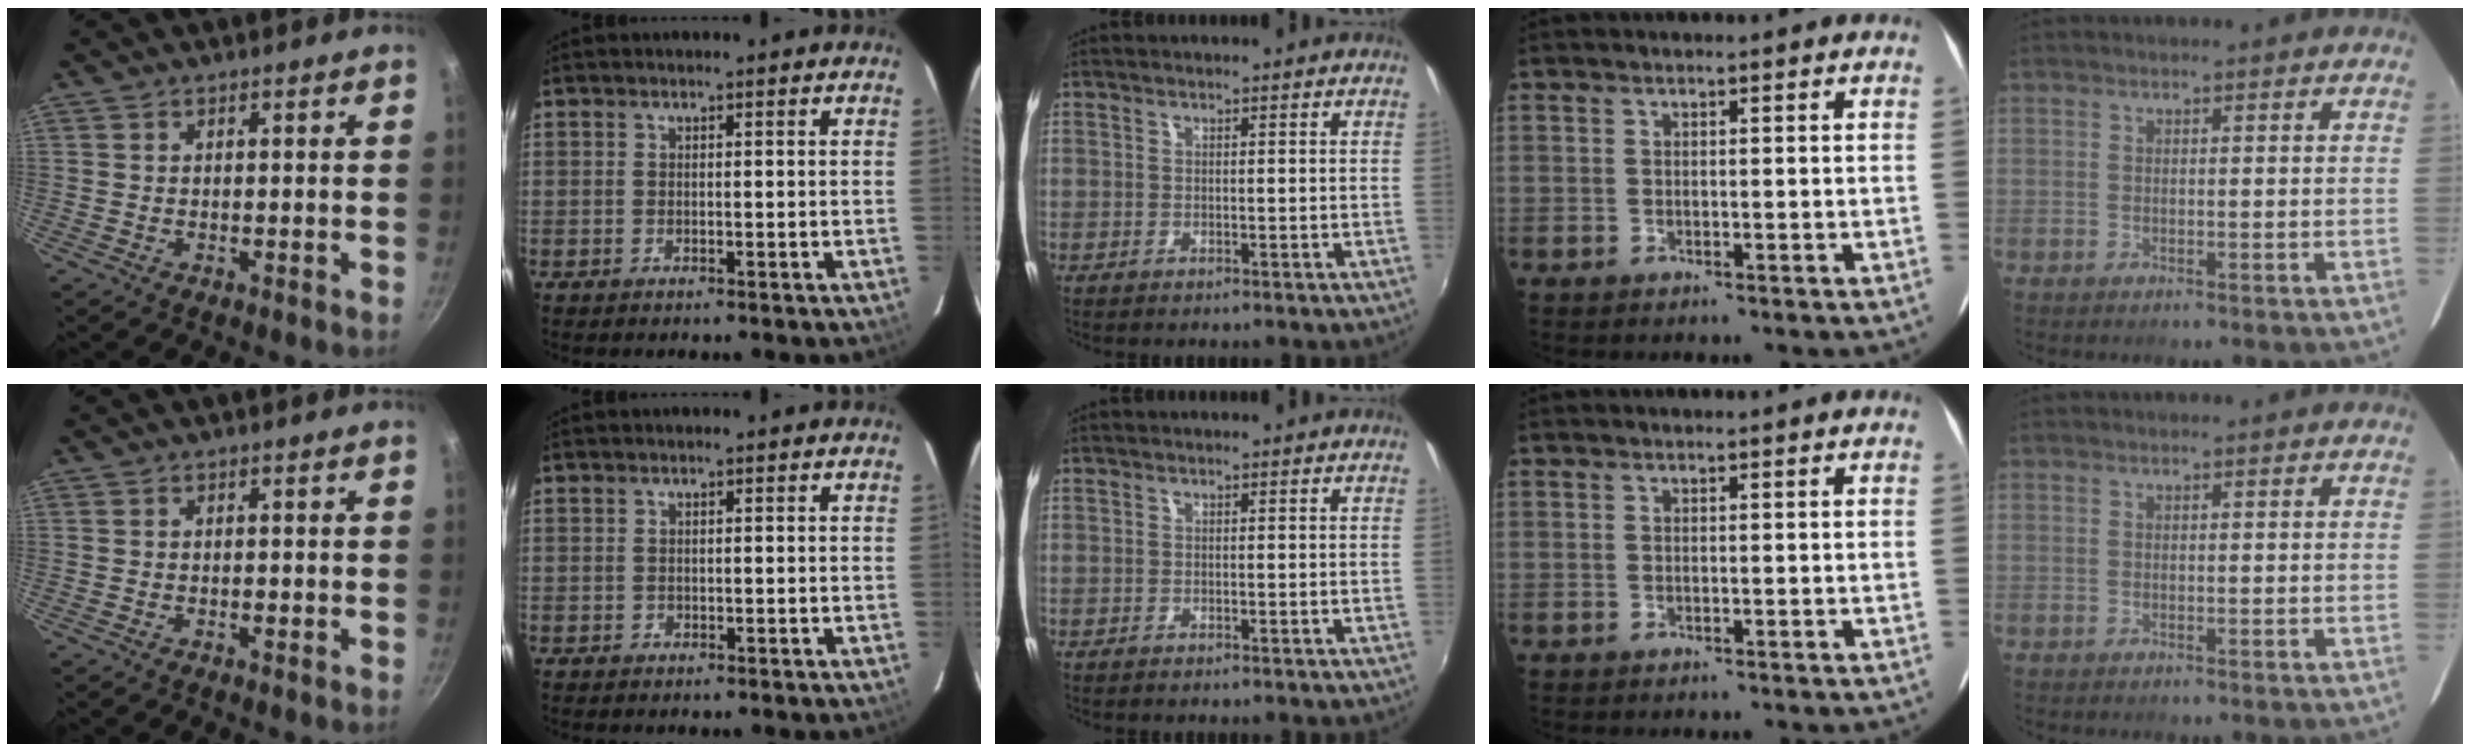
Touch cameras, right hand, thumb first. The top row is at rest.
{"thumb": {"total": 0.8, "force": [-0.3, 0.4, 0.6], "torque": [-0.009, 0.004, -0.007]}, "index": {"total": 0.6, "force": [-0.2, 0.6, 0.0], "torque": [0.003, 0.001, -0.001]}}